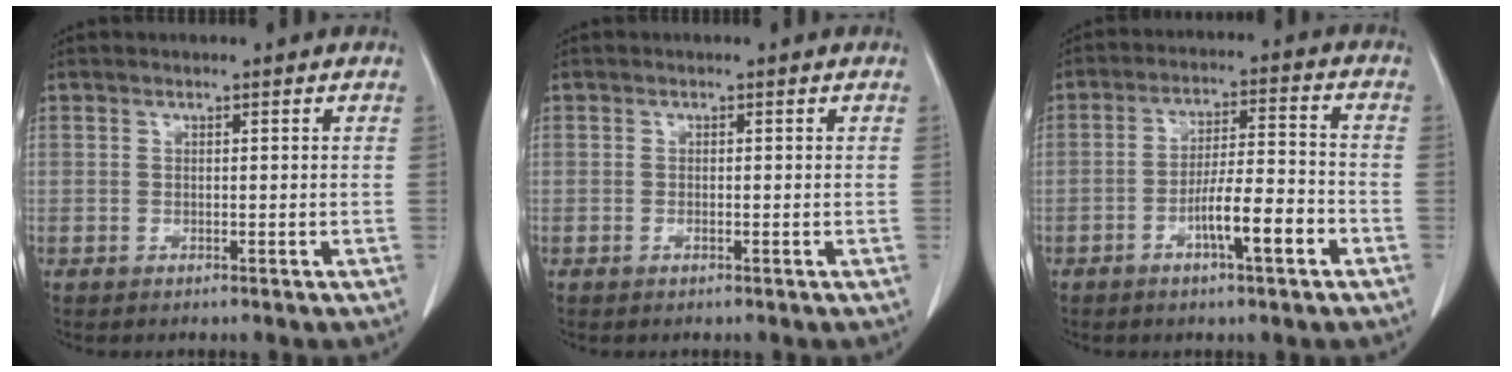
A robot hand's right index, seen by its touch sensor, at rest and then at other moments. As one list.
[{"total": 0.9, "force": [-0.3, 0.5, 0.7], "torque": [-0.016, 0.000, -0.004]}, {"total": 9.2, "force": [-4.0, 1.4, 8.1], "torque": [-0.139, 0.011, -0.064]}]